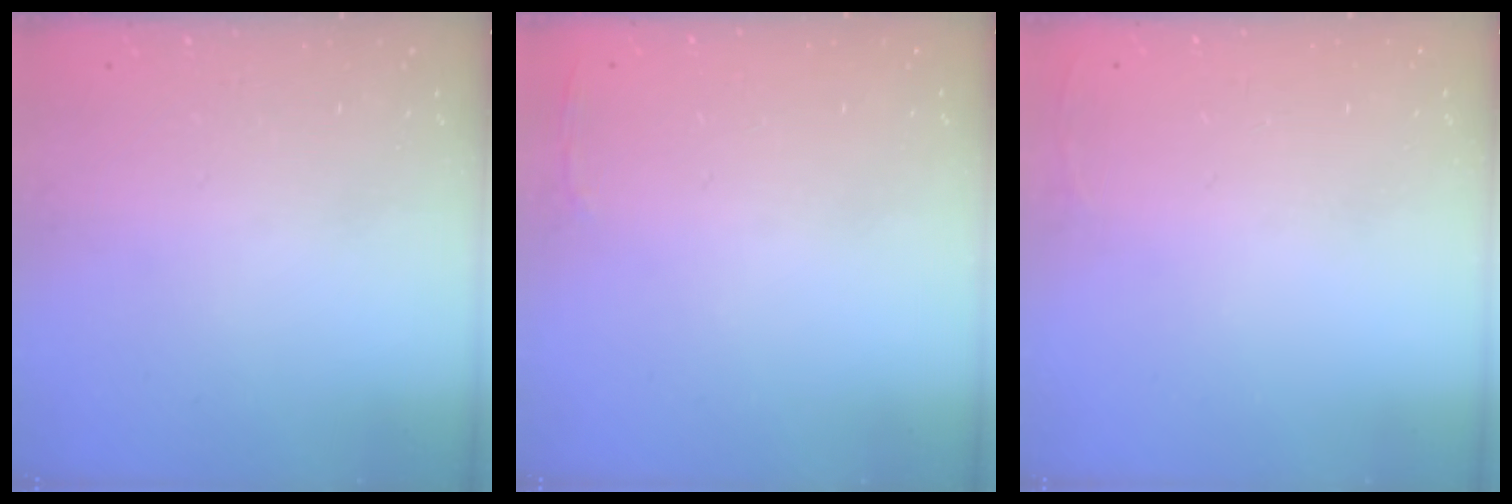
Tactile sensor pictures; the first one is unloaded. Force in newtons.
{"total": 2.8, "press": 2.6, "slide": 0.9}
{"total": 2.7, "press": 2.6, "slide": 1.0}